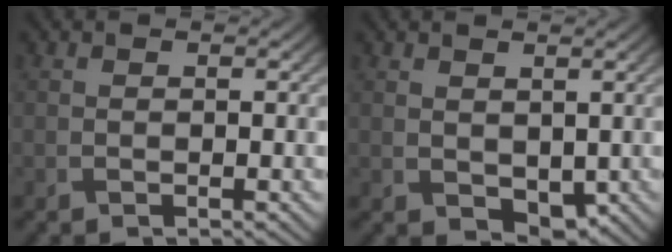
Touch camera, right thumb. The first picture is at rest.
{"total": 3.0, "force": [0.5, 2.0, 2.2], "torque": [-0.042, -0.010, 0.014]}